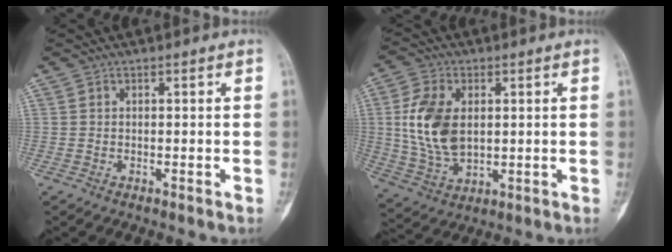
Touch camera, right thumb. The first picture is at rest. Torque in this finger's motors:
{"motor_torque": [1.16, 1.55, 1.26, 0.16, 0.14]}